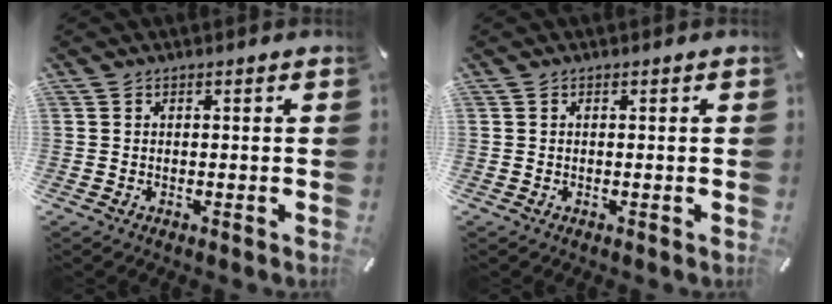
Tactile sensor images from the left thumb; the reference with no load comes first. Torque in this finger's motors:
{"motor_torque": [0.06, 0.08, 0.06, -0.12, 0.00]}